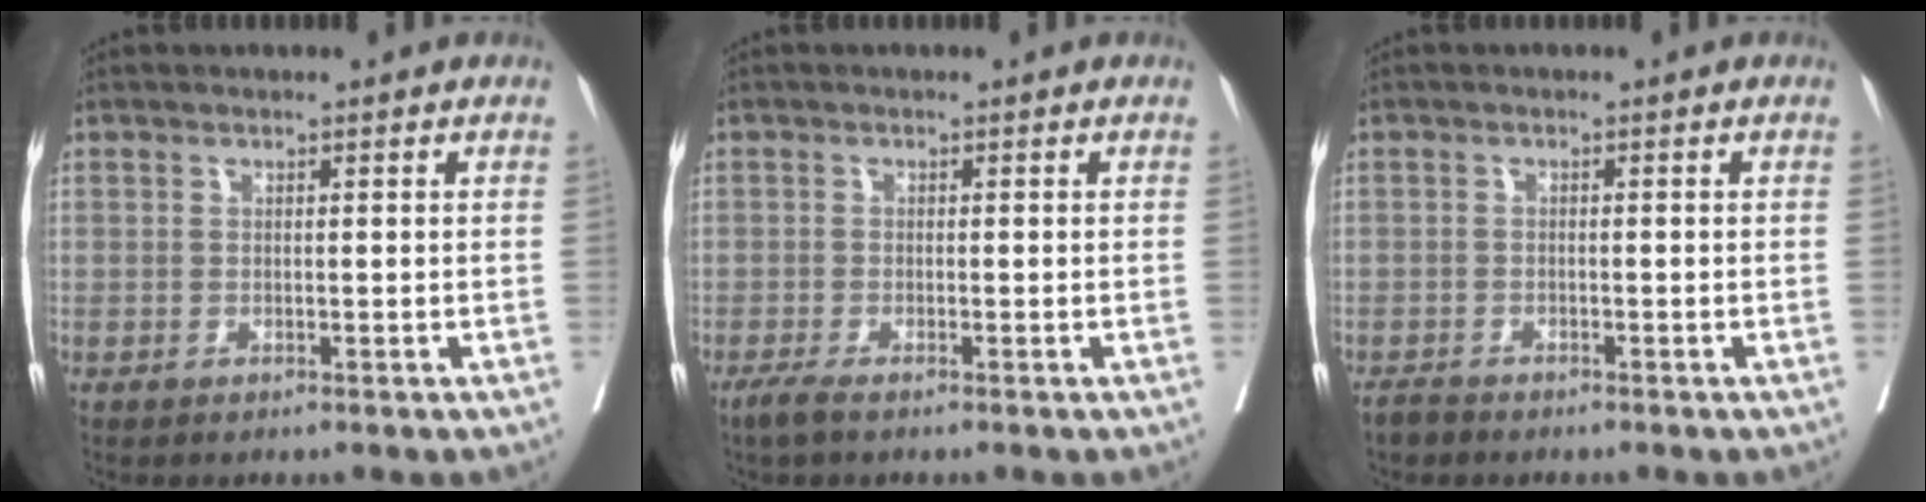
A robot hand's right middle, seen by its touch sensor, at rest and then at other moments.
{"total": 1.9, "force": [-1.4, 0.1, 1.2], "torque": [-0.032, -0.007, -0.031]}
{"total": 1.3, "force": [-1.3, 0.4, 0.3], "torque": [-0.007, -0.002, -0.022]}